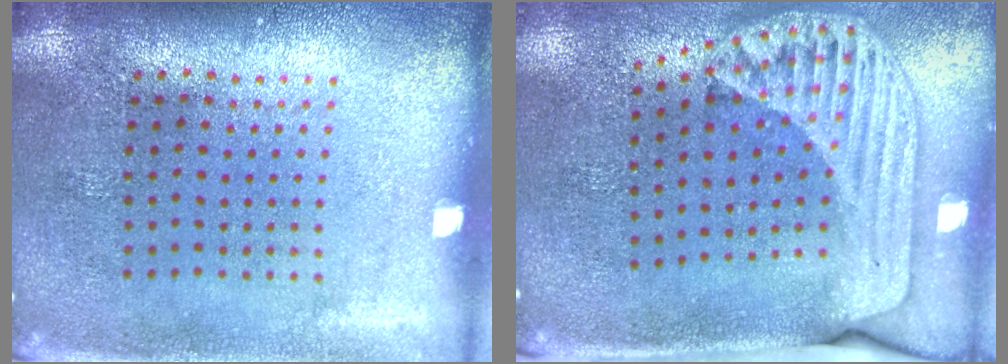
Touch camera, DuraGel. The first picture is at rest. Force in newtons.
{"total": 2.3, "press": 1.7, "slide": 1.5}